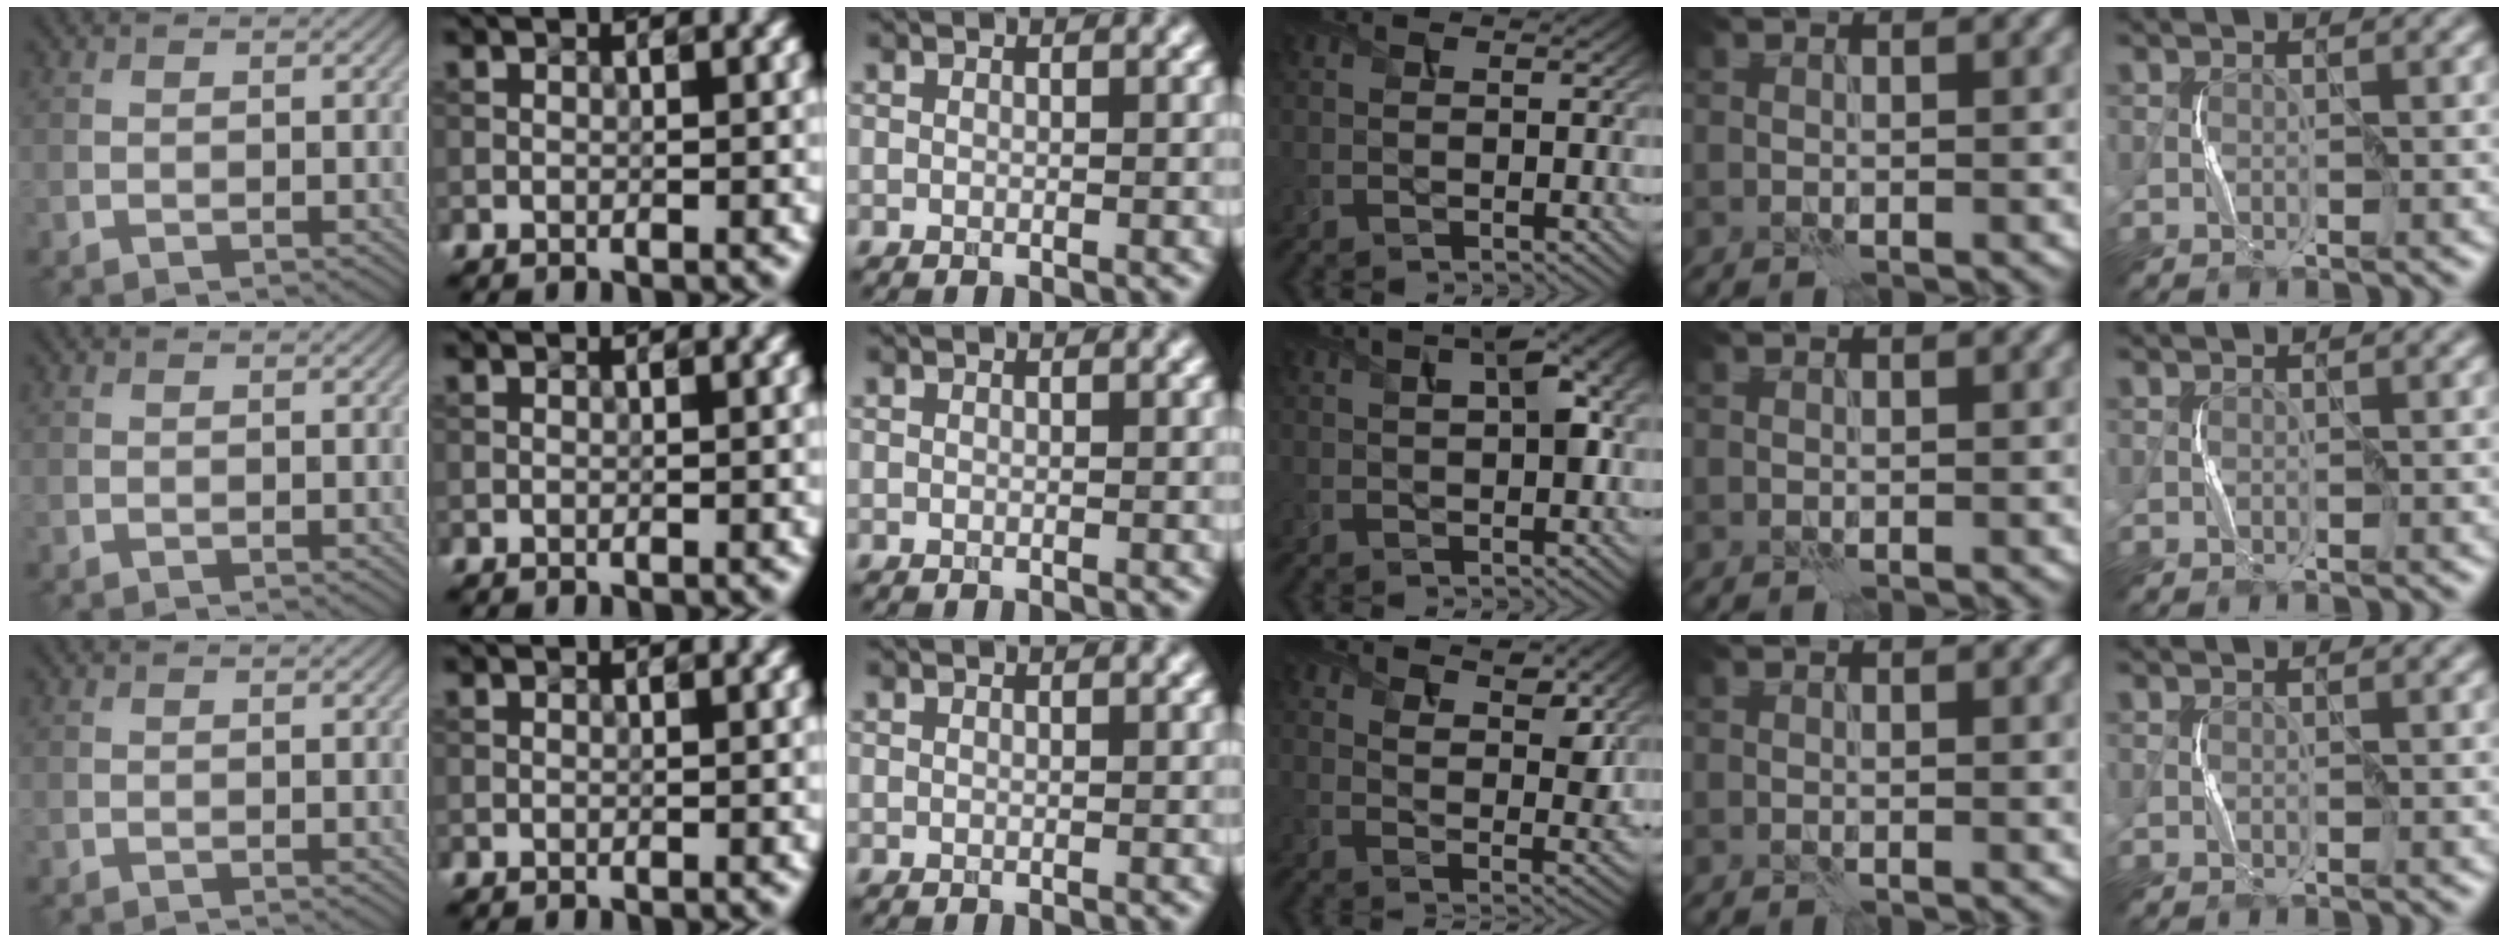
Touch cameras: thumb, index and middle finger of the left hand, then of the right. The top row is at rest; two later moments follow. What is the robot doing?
{"motion": "squeeze", "object": "air blower"}